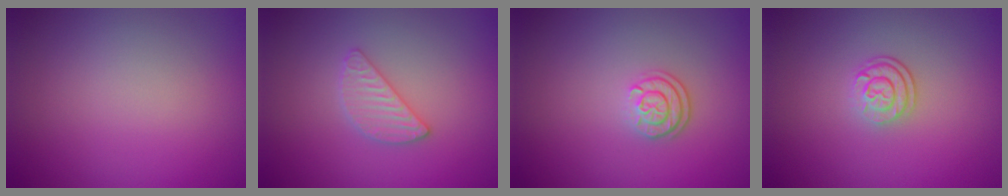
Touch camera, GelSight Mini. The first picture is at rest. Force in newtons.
{"total": 2.4, "press": 2.3, "slide": 0.3}
{"total": 2.4, "press": 1.9, "slide": 1.5}
{"total": 2.5, "press": 1.9, "slide": 1.7}